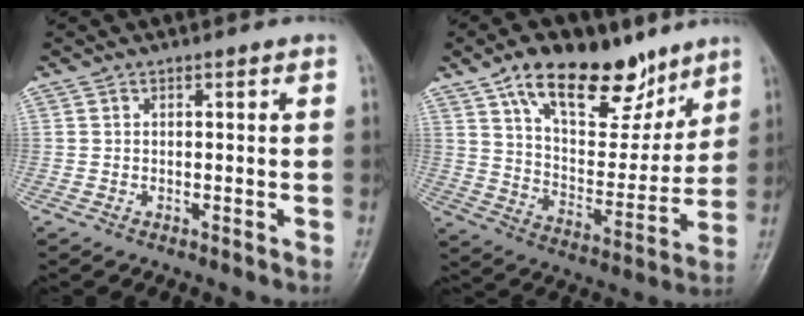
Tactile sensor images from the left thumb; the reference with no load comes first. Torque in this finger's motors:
{"motor_torque": [1.51, 1.51, 1.43, -1.34, 0.12]}